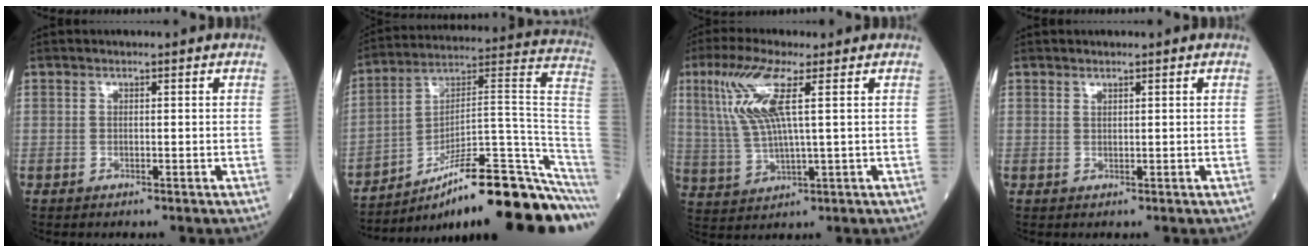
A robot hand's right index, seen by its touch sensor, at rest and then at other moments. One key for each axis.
{"total": 22.6, "fx": -15.5, "fy": 1.3, "fz": 16.4, "tx": -0.143, "ty": 0.058, "tz": -0.238}
{"total": 9.8, "fx": 3.5, "fy": 1.0, "fz": 9.1, "tx": -0.214, "ty": 0.005, "tz": 0.071}
{"total": 0.5, "fx": 0.5, "fy": 0.1, "fz": 0.2, "tx": -0.006, "ty": -0.005, "tz": 0.009}